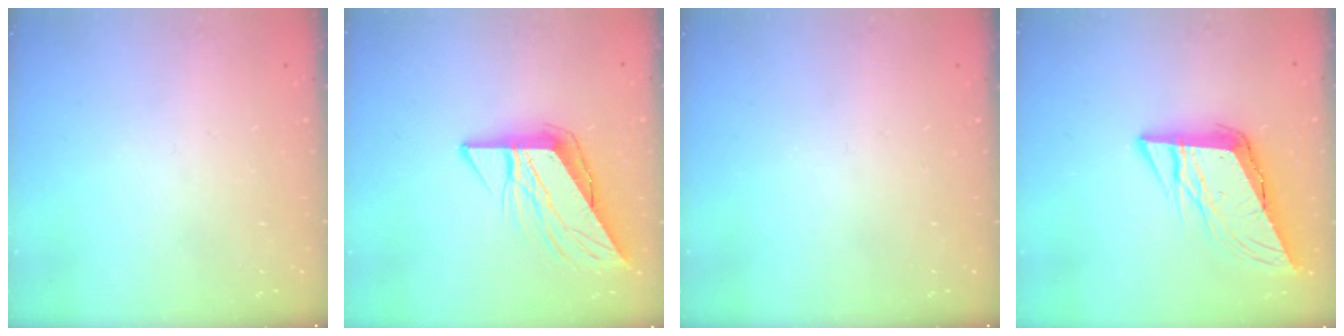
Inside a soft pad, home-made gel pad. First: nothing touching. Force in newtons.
{"total": 10.2, "press": 10.1, "slide": 1.3}
{"total": 0.0}
{"total": 11.4, "press": 11.2, "slide": 1.9}